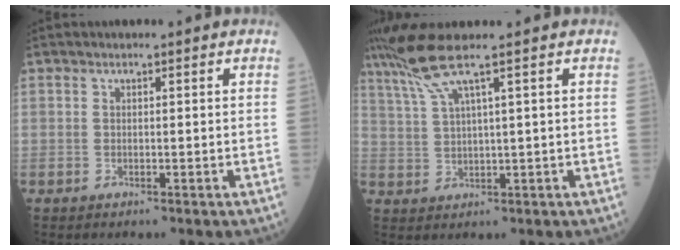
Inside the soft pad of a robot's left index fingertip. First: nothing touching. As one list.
[{"total": 5.4, "force": [4.0, -1.2, 3.5], "torque": [-0.089, 0.004, 0.089]}]